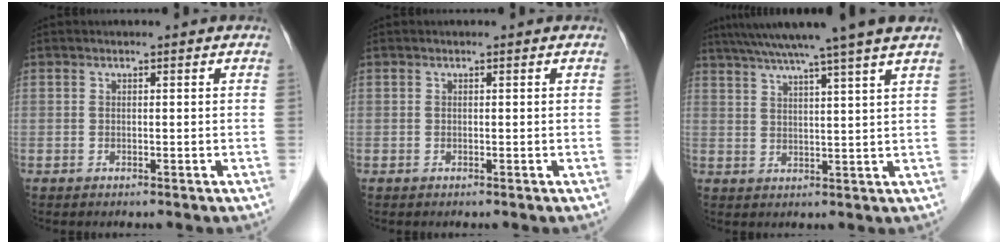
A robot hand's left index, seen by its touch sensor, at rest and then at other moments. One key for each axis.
{"total": 0.0}
{"total": 13.3, "fx": 10.8, "fy": -2.0, "fz": 7.6, "tx": -0.125, "ty": 0.009, "tz": 0.148}